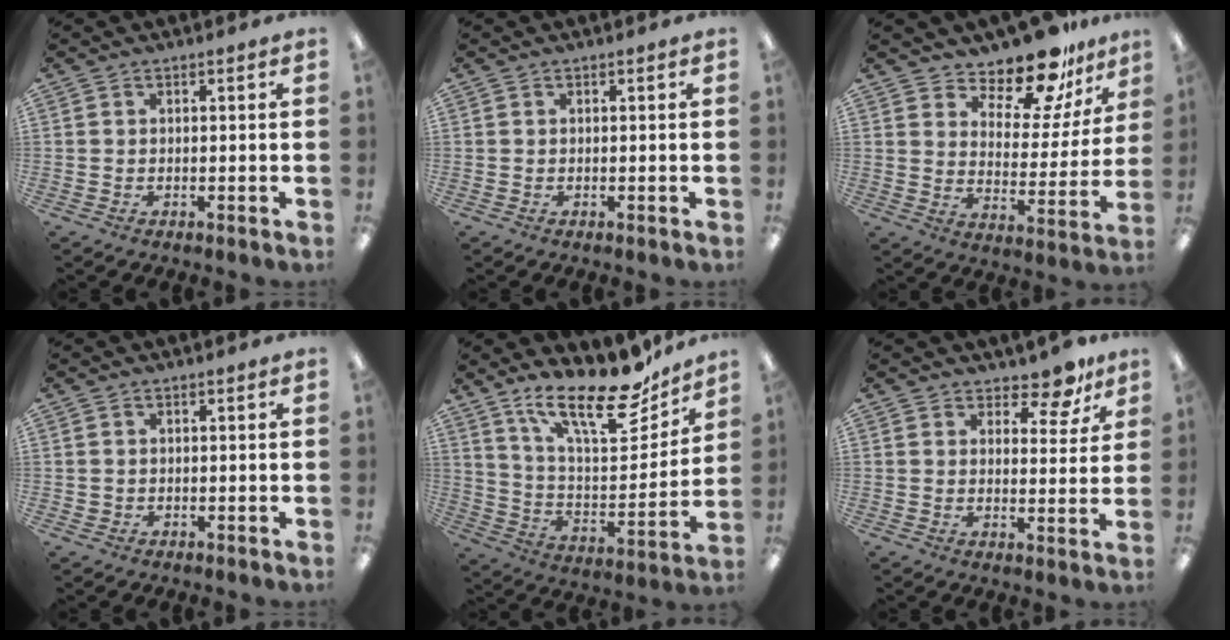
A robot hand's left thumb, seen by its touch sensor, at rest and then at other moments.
{"total": 0.0}
{"total": 14.7, "force": [13.0, 4.5, 5.2], "torque": [-0.090, -0.103, 0.228]}
{"total": 0.8, "force": [0.3, 0.8, -0.1], "torque": [0.002, 0.005, 0.004]}
{"total": 22.7, "force": [16.7, 7.2, 13.5], "torque": [-0.213, -0.112, 0.281]}
{"total": 7.8, "force": [6.4, 3.3, 3.0], "torque": [-0.034, -0.045, 0.110]}